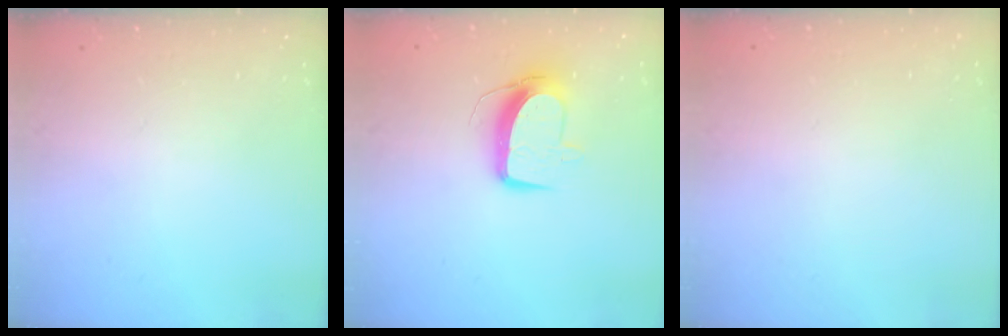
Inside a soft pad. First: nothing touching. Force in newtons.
{"total": 10.3, "press": 10.3, "slide": 0.5}
{"total": 0.0}